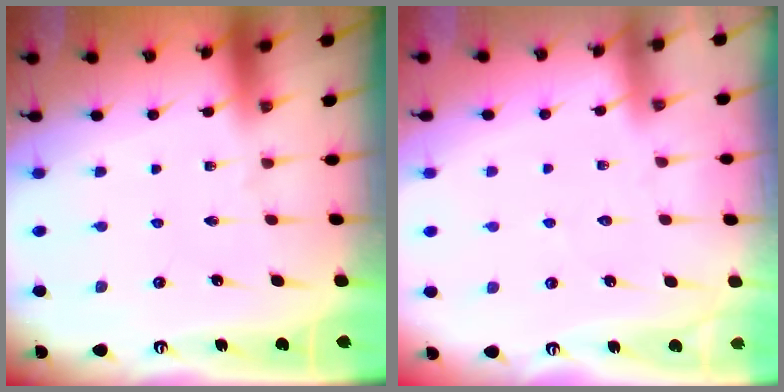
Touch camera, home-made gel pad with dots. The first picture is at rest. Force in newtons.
{"total": 2.5, "press": 2.5, "slide": 0.3}